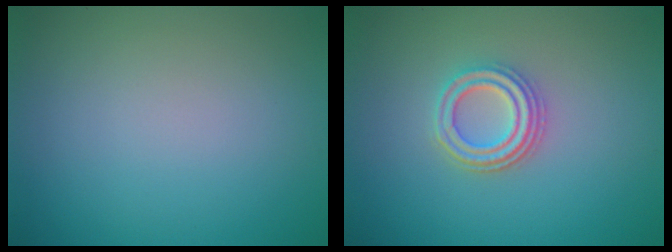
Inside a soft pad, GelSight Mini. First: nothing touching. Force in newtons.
{"total": 3.2, "press": 2.8, "slide": 1.6}